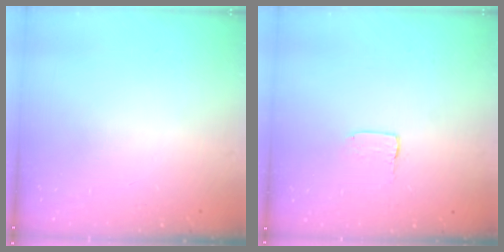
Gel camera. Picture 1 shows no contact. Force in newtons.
{"total": 1.7, "press": 1.6, "slide": 0.1}